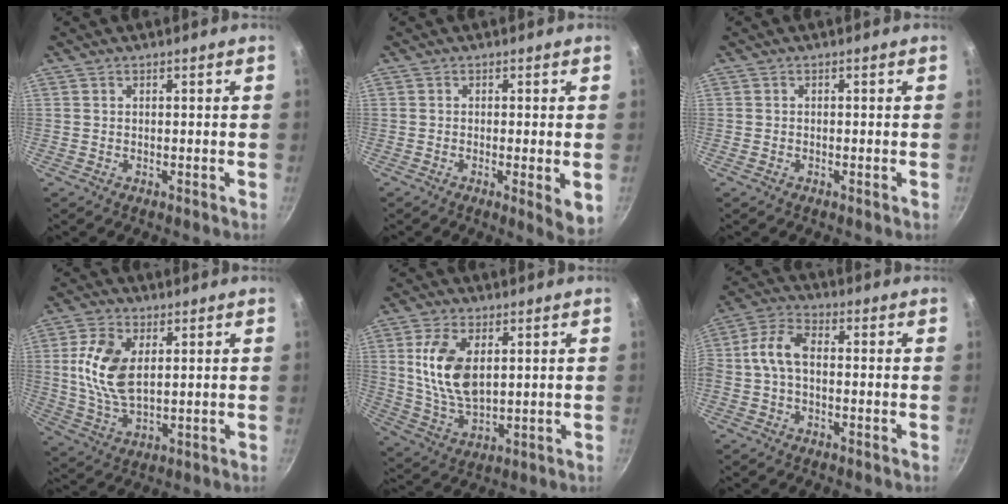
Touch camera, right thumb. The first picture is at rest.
{"total": 4.9, "force": [-0.8, 1.0, 4.8], "torque": [-0.063, -0.011, -0.010]}
{"total": 0.6, "force": [-0.4, 0.3, 0.4], "torque": [-0.012, 0.003, -0.011]}
{"total": 11.3, "force": [2.3, 6.3, 9.0], "torque": [-0.175, -0.009, 0.047]}
{"total": 12.1, "force": [2.8, 6.6, 9.7], "torque": [-0.183, -0.018, 0.061]}
{"total": 7.4, "force": [-0.7, 4.3, 6.1], "torque": [-0.129, 0.033, -0.027]}